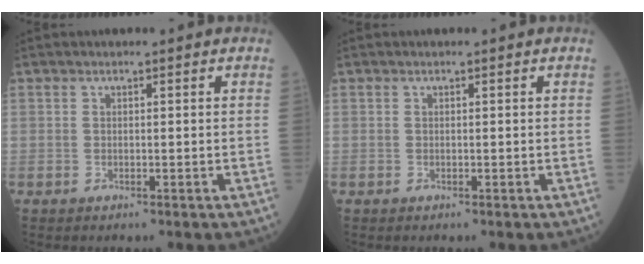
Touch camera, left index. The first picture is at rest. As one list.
[{"total": 0.0}]